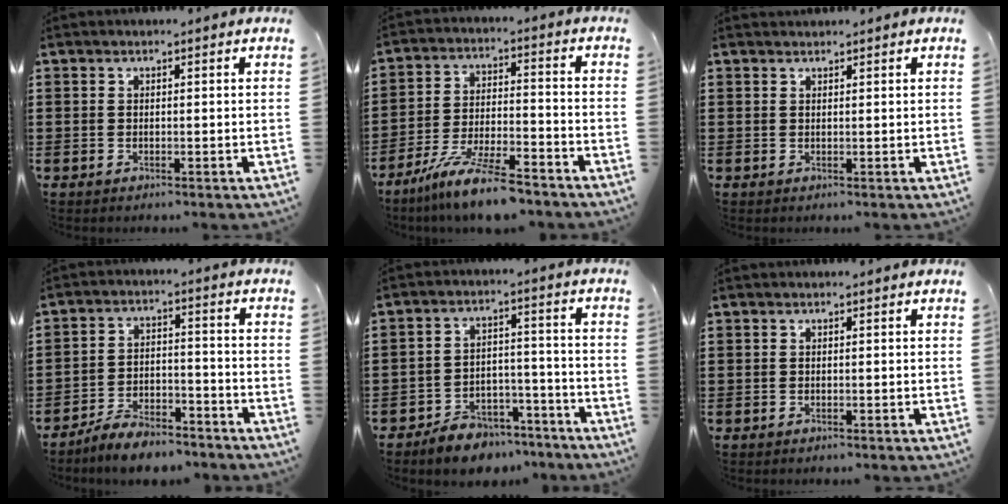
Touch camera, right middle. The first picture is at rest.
{"total": 9.9, "force": [-8.3, 0.8, 5.4], "torque": [-0.108, 0.005, -0.160]}
{"total": 0.8, "force": [0.8, 0.0, -0.1], "torque": [0.000, -0.002, 0.015]}
{"total": 6.2, "force": [-5.8, 1.1, 1.8], "torque": [-0.038, 0.007, -0.115]}
{"total": 6.3, "force": [-5.9, 1.9, 1.0], "torque": [-0.010, 0.025, -0.113]}
{"total": 0.0}